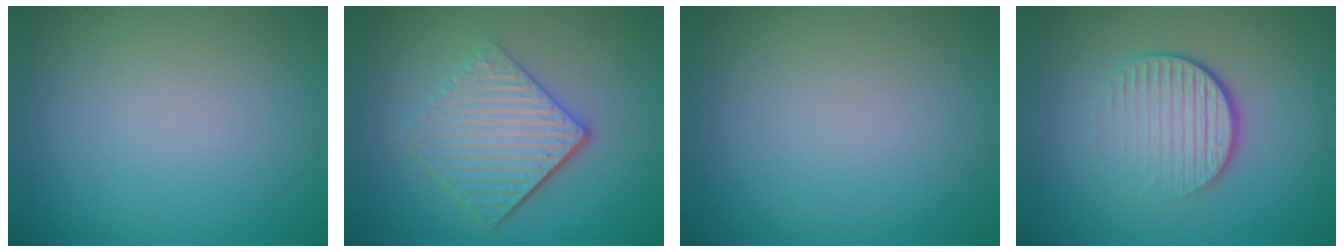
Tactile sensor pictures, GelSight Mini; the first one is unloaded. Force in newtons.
{"total": 5.5, "press": 3.9, "slide": 3.8}
{"total": 0.0}
{"total": 4.4, "press": 2.7, "slide": 3.5}